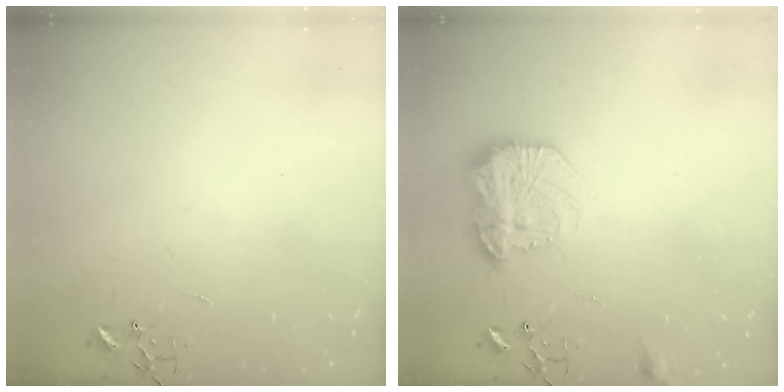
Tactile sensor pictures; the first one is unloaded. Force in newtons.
{"total": 15.3, "press": 15.2, "slide": 1.0}